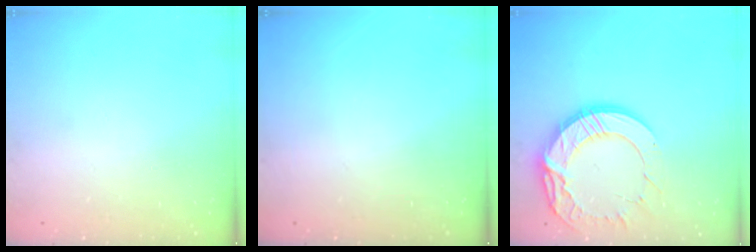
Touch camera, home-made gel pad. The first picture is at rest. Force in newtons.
{"total": 0.0}
{"total": 17.6, "press": 17.5, "slide": 1.5}